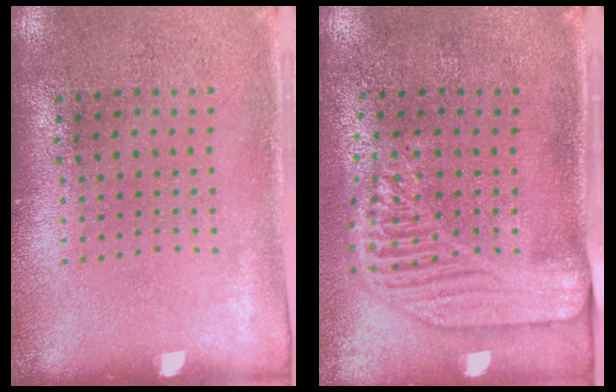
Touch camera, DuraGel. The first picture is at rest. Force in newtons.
{"total": 2.2, "press": 1.8, "slide": 1.3}